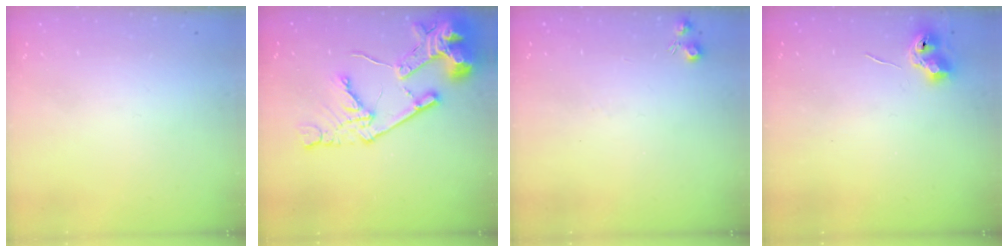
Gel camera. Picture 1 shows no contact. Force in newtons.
{"total": 18.7, "press": 18.6, "slide": 2.1}
{"total": 3.7, "press": 3.6, "slide": 0.6}
{"total": 7.0, "press": 7.0, "slide": 0.7}